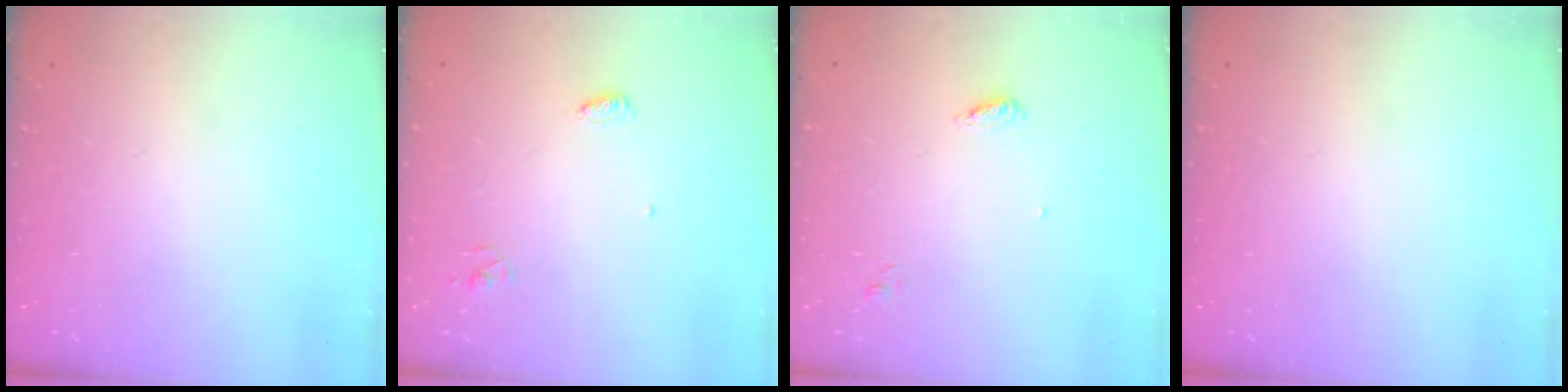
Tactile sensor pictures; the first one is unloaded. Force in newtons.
{"total": 3.8, "press": 3.7, "slide": 0.4}
{"total": 4.0, "press": 4.0, "slide": 0.4}
{"total": 0.0}